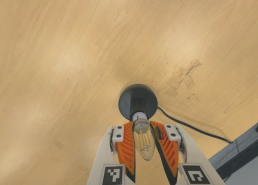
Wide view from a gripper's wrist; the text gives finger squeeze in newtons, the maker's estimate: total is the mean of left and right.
{"total": 17.0, "left": 19.9, "right": 14.1}